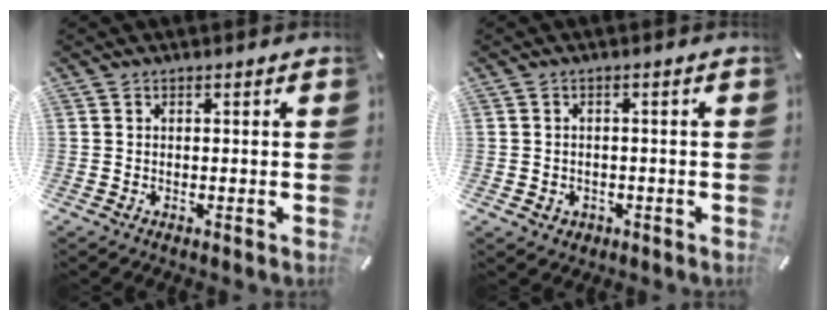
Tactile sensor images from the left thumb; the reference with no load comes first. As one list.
[{"total": 2.4, "force": [-0.7, 2.2, 0.6], "torque": [-0.012, 0.005, -0.017]}]